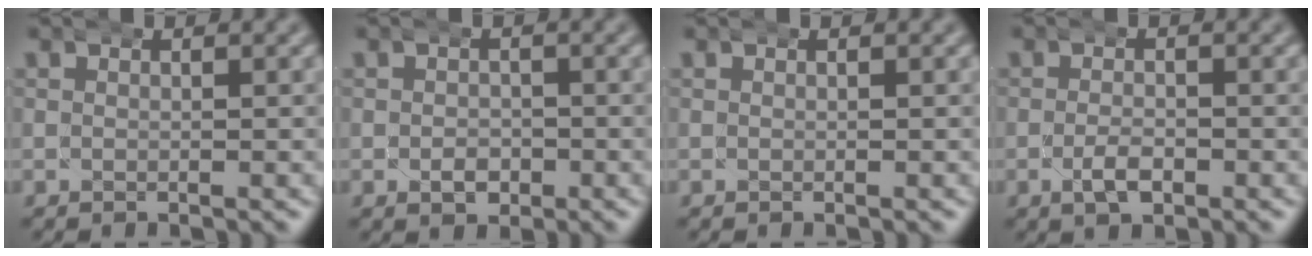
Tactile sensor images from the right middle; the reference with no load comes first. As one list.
[{"total": 1.9, "force": [-0.8, 1.5, 0.9], "torque": [-0.015, -0.008, -0.009]}, {"total": 0.0}, {"total": 2.6, "force": [-1.4, 1.3, 1.7], "torque": [-0.031, -0.007, -0.021]}]